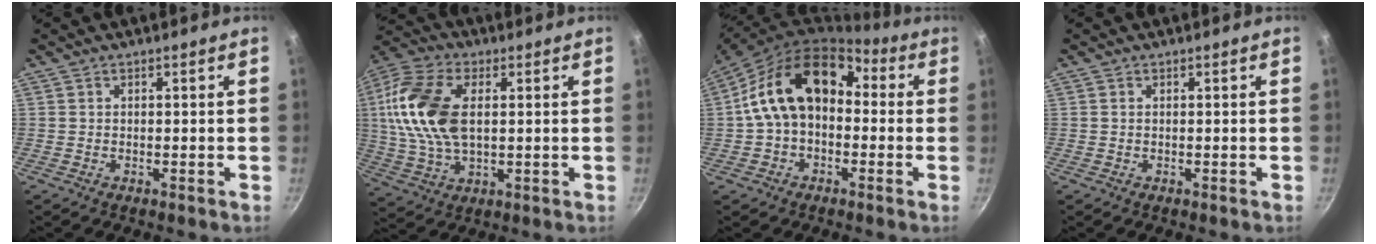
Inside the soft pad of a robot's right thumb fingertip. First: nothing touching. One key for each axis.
{"total": 17.2, "fx": 2.6, "fy": 10.0, "fz": 13.7, "tx": -0.264, "ty": 0.006, "tz": 0.044}
{"total": 15.7, "fx": 0.7, "fy": 11.0, "fz": 11.3, "tx": -0.161, "ty": 0.051, "tz": -0.006}
{"total": 0.0}